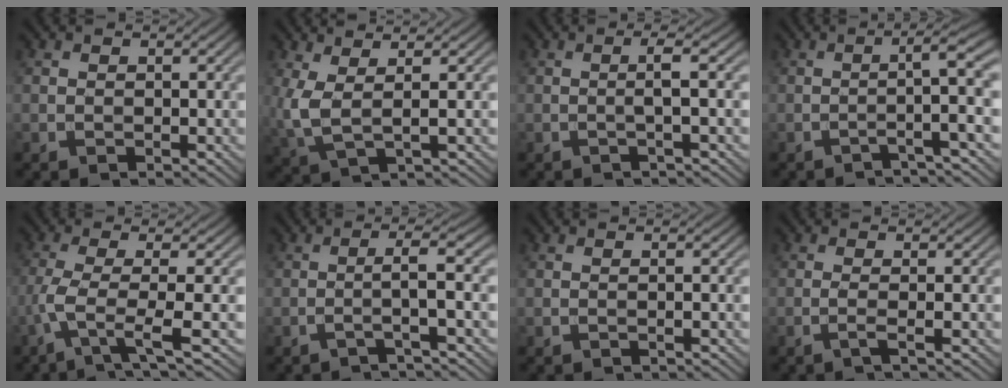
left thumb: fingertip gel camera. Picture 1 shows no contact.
{"total": 4.8, "force": [1.3, 1.3, 4.4], "torque": [-0.112, -0.001, 0.025]}
{"total": 2.4, "force": [-0.1, 0.0, 2.4], "torque": [-0.041, 0.009, -0.013]}
{"total": 5.2, "force": [-1.3, 0.1, 5.0], "torque": [-0.073, 0.019, -0.043]}
{"total": 5.1, "force": [-1.5, 0.7, 4.8], "torque": [-0.098, 0.000, -0.045]}
{"total": 3.6, "force": [-1.0, 0.0, 3.4], "torque": [-0.051, 0.020, -0.041]}
{"total": 0.7, "force": [-0.2, 0.0, 0.7], "torque": [-0.012, 0.003, -0.006]}
{"total": 1.7, "force": [-0.5, 0.2, 1.6], "torque": [-0.026, 0.004, -0.022]}